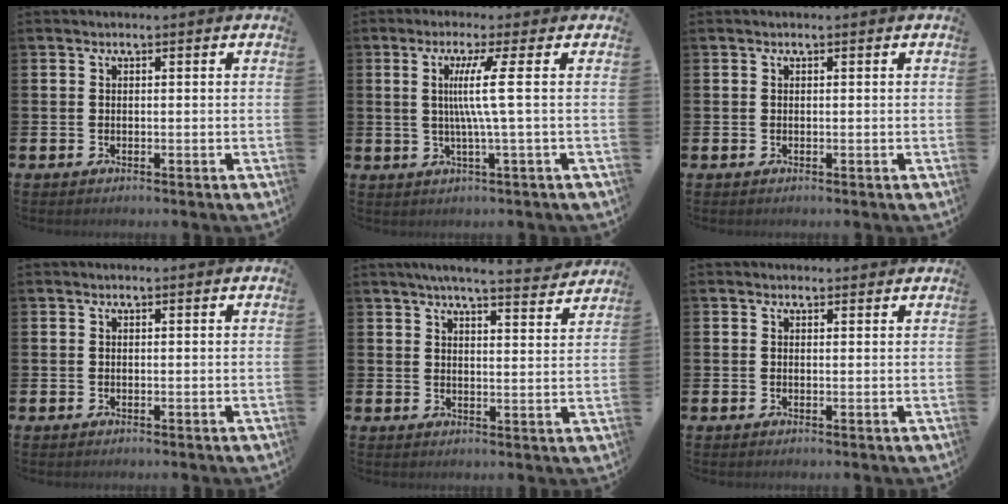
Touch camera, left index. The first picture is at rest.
{"total": 6.3, "force": [1.1, -0.8, 6.1], "torque": [-0.122, -0.003, 0.010]}
{"total": 0.0}
{"total": 0.0}
{"total": 5.4, "force": [5.1, 0.0, 1.7], "torque": [-0.038, -0.030, 0.087]}
{"total": 0.9, "force": [0.8, 0.4, 0.2], "torque": [0.016, -0.003, 0.009]}